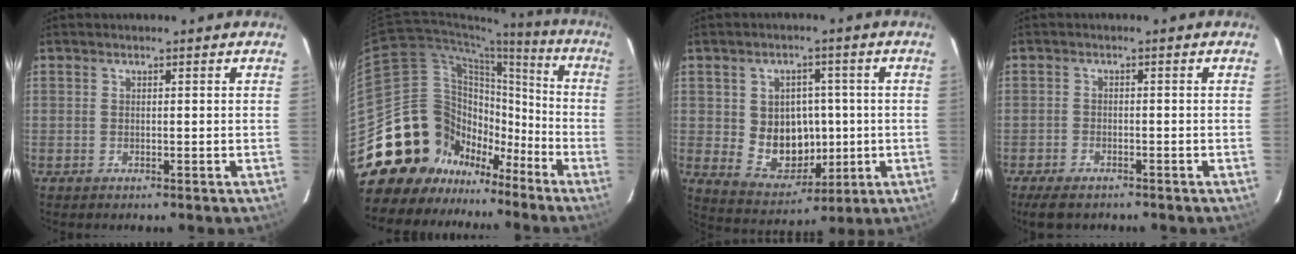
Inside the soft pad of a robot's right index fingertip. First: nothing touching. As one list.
[{"total": 23.0, "force": [-12.9, 17.6, 7.3], "torque": [-0.158, 0.075, -0.198]}, {"total": 10.5, "force": [-0.2, 9.0, 5.4], "torque": [-0.108, 0.001, 0.023]}, {"total": 5.3, "force": [-4.2, 2.2, 2.3], "torque": [-0.061, -0.012, -0.071]}]